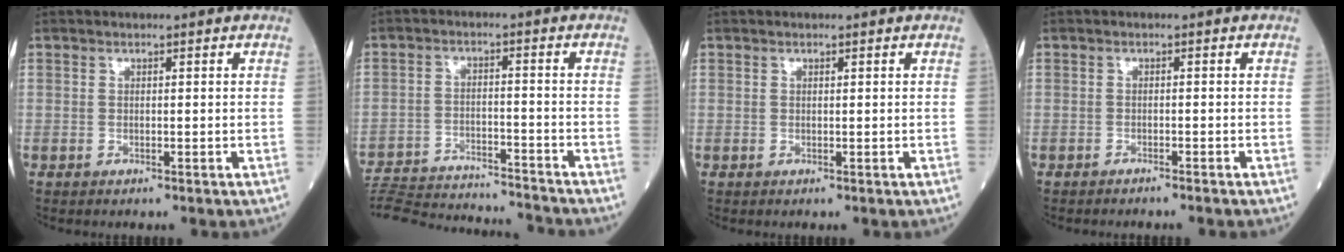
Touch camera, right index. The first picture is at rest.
{"total": 19.6, "force": [-18.9, 1.1, 5.3], "torque": [-0.120, -0.019, -0.280]}
{"total": 0.0}
{"total": 2.2, "force": [-2.1, -0.3, 0.8], "torque": [-0.012, 0.002, -0.026]}